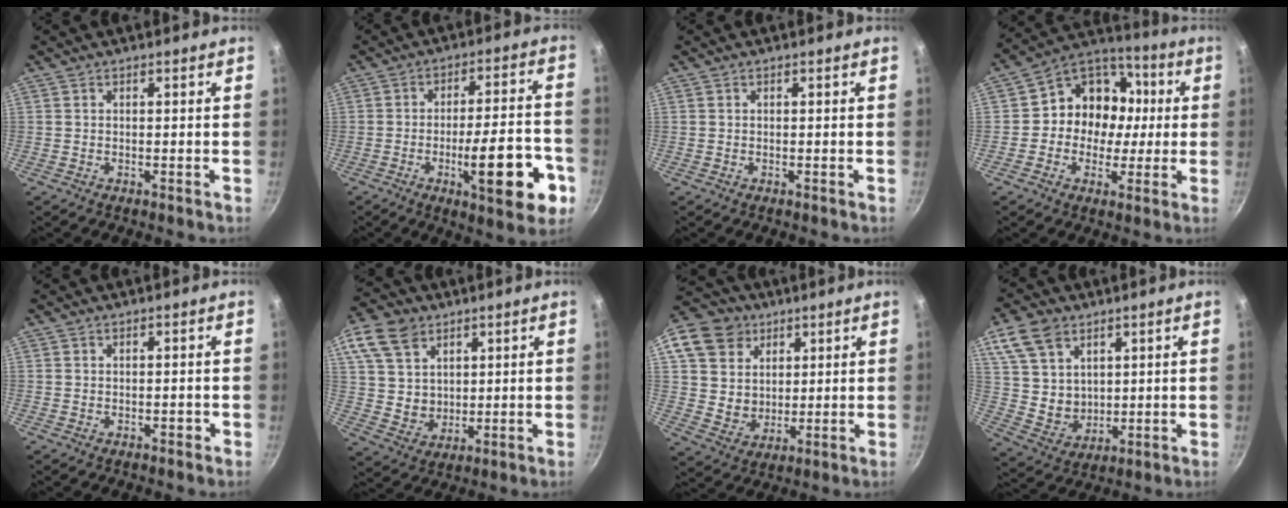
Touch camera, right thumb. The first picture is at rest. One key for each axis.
{"total": 17.1, "fx": -6.3, "fy": 4.9, "fz": 15.1, "tx": -0.184, "ty": 0.029, "tz": -0.085}
{"total": 0.0}
{"total": 13.8, "fx": 0.1, "fy": 12.0, "fz": 6.8, "tx": -0.058, "ty": 0.028, "tz": -0.018}
{"total": 0.7, "fx": -0.3, "fy": 0.5, "fz": 0.4, "tx": 0.000, "ty": 0.006, "tz": -0.003}
{"total": 14.2, "fx": 6.7, "fy": 10.7, "fz": 6.5, "tx": -0.109, "ty": -0.011, "tz": 0.134}
{"total": 15.1, "fx": 6.4, "fy": 12.4, "fz": 5.7, "tx": -0.090, "ty": -0.002, "tz": 0.120}
{"total": 12.6, "fx": 5.9, "fy": 9.3, "fz": 6.1, "tx": -0.088, "ty": -0.018, "tz": 0.127}